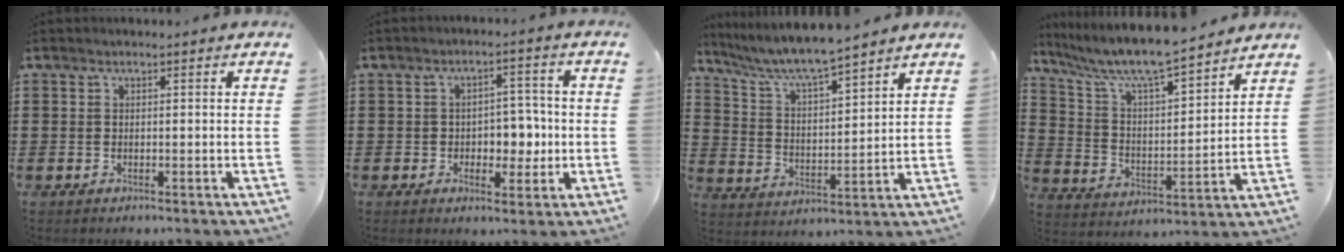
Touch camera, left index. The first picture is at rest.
{"total": 5.0, "force": [-0.8, 3.8, 3.1], "torque": [-0.053, 0.004, -0.021]}
{"total": 6.2, "force": [5.6, 0.3, 2.6], "torque": [-0.076, -0.031, 0.092]}
{"total": 7.1, "force": [6.3, 0.6, 3.2], "torque": [-0.092, -0.044, 0.102]}